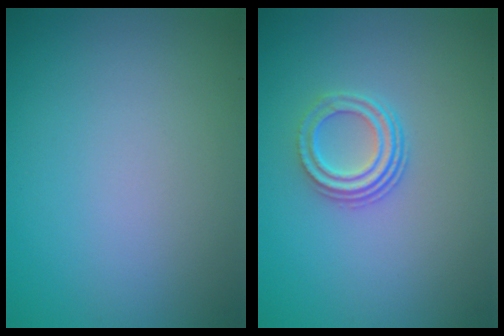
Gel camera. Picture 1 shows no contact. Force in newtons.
{"total": 2.9, "press": 2.2, "slide": 1.9}